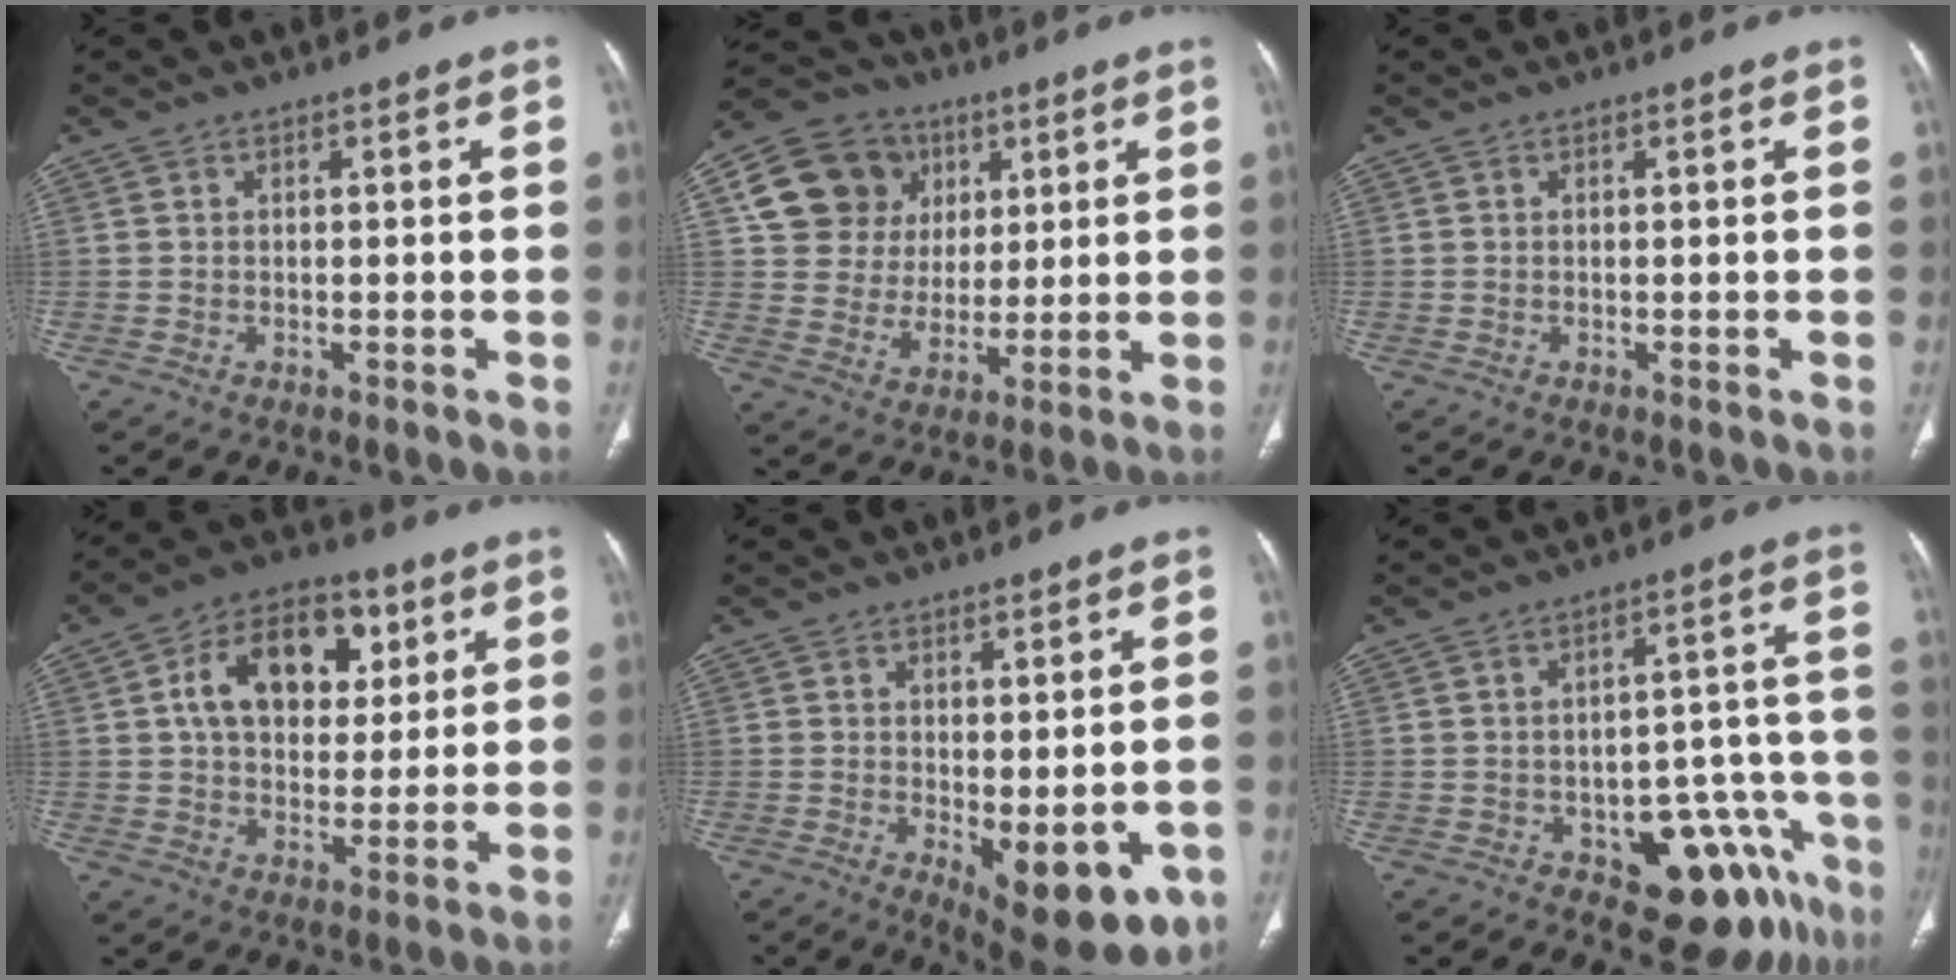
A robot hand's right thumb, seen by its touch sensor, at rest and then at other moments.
{"total": 15.8, "force": [5.3, 13.8, 5.5], "torque": [-0.069, 0.009, 0.098]}
{"total": 0.0}
{"total": 15.7, "force": [4.8, 10.7, 10.5], "torque": [-0.131, 0.003, 0.075]}
{"total": 11.9, "force": [-3.5, 5.1, 10.2], "torque": [-0.109, -0.017, -0.031]}
{"total": 13.6, "force": [-7.7, 6.7, 9.0], "torque": [-0.060, 0.068, -0.096]}